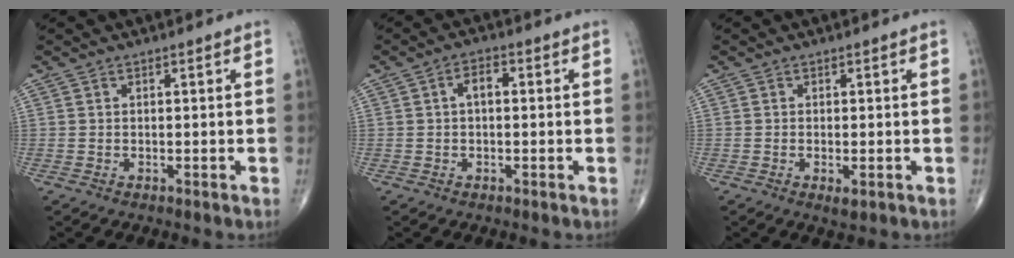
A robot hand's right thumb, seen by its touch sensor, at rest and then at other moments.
{"total": 3.3, "force": [0.3, 1.8, 2.7], "torque": [-0.043, 0.012, 0.000]}
{"total": 1.8, "force": [-0.6, 0.6, 1.6], "torque": [-0.032, -0.006, -0.010]}